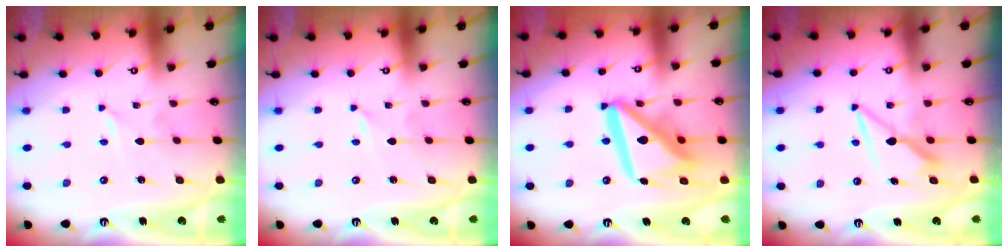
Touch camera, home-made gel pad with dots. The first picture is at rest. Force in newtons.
{"total": 0.0}
{"total": 19.3, "press": 19.2, "slide": 2.4}
{"total": 7.7, "press": 7.7, "slide": 0.3}